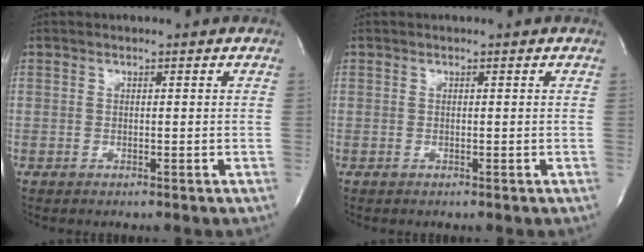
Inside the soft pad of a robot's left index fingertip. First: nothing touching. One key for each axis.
{"total": 0.0}